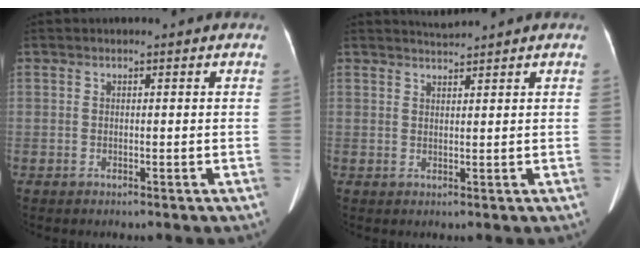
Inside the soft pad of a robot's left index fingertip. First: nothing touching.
{"total": 1.8, "force": [1.7, -0.7, -0.2], "torque": [-0.002, 0.002, 0.038]}